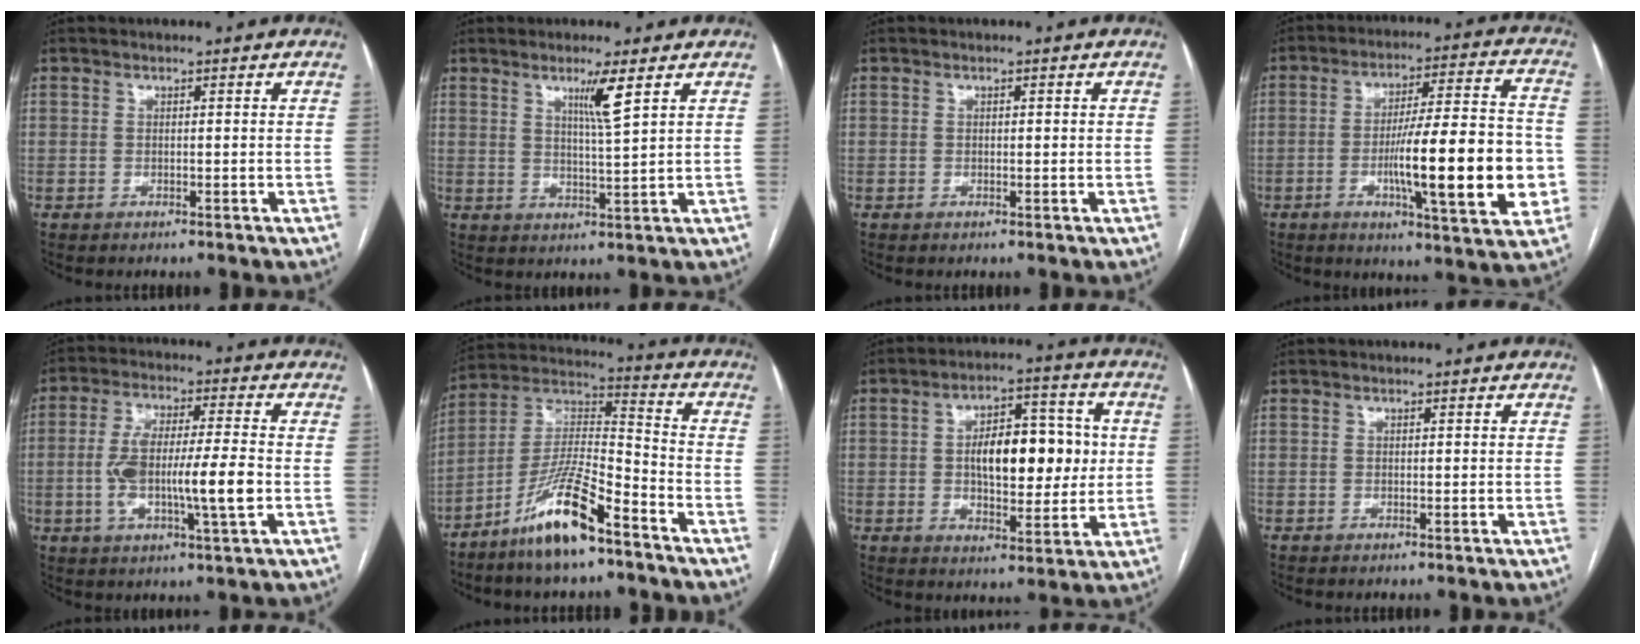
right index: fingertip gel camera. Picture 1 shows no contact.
{"total": 4.8, "force": [2.5, -0.7, 4.0], "torque": [-0.072, -0.011, 0.046]}
{"total": 0.5, "force": [0.1, 0.2, 0.4], "torque": [-0.006, 0.001, 0.001]}
{"total": 18.6, "force": [-3.6, 2.5, 18.1], "torque": [-0.257, 0.009, -0.047]}
{"total": 12.1, "force": [-1.8, 1.6, 11.9], "torque": [-0.222, 0.009, -0.031]}
{"total": 14.2, "force": [-9.2, 2.2, 10.5], "torque": [-0.211, -0.004, -0.173]}
{"total": 13.0, "force": [1.0, 5.9, 11.5], "torque": [-0.175, 0.024, 0.020]}
{"total": 0.0}